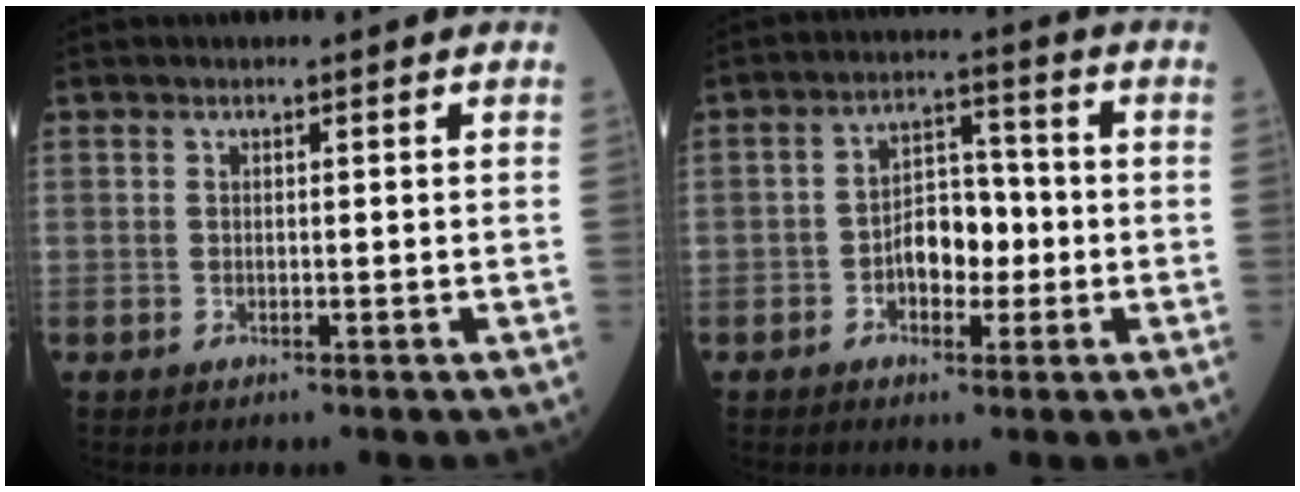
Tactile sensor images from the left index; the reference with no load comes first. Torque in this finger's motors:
{"motor_torque": [0.12, 0.05, 0.13, 0.03]}